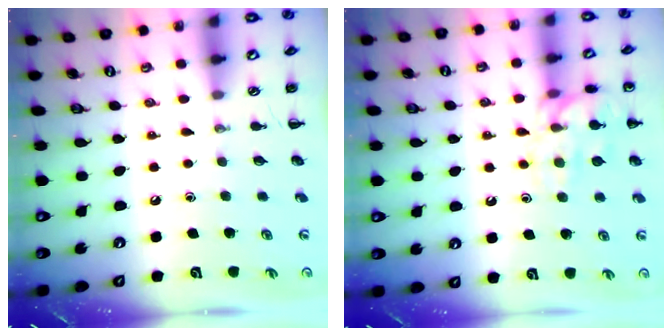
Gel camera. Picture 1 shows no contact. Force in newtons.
{"total": 13.6, "press": 13.6, "slide": 0.8}